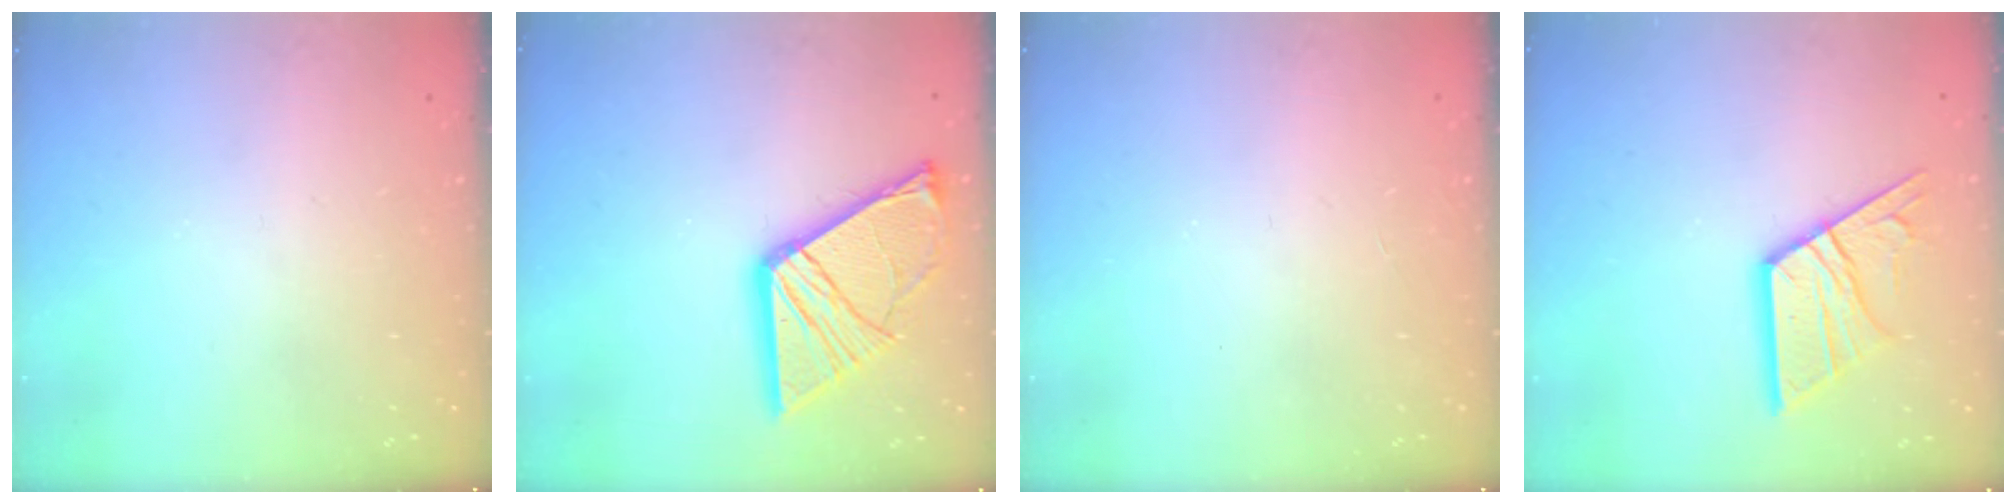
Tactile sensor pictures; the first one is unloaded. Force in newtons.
{"total": 18.5, "press": 18.4, "slide": 1.7}
{"total": 0.0}
{"total": 15.4, "press": 15.3, "slide": 1.5}